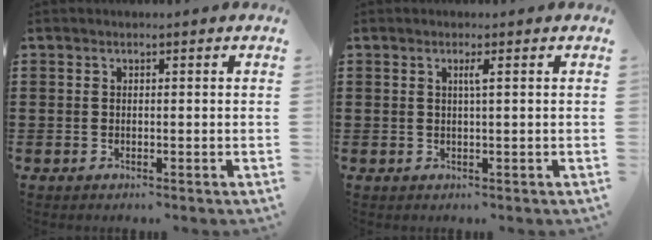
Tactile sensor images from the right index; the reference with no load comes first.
{"total": 1.3, "force": [0.4, -0.2, 1.3], "torque": [-0.024, -0.004, 0.005]}